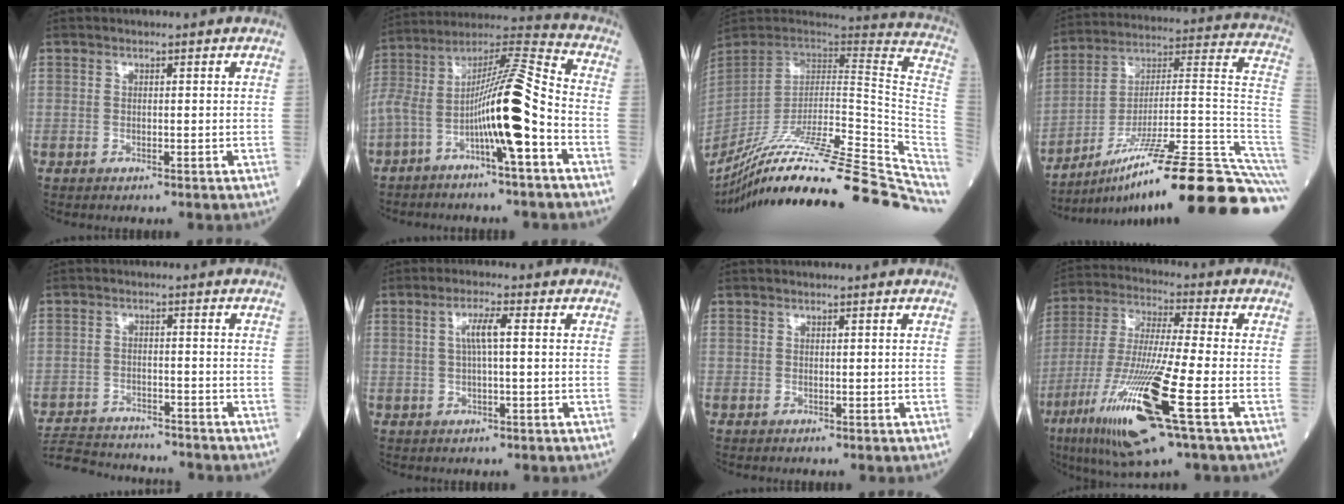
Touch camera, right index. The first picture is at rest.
{"total": 16.6, "force": [-5.6, 1.0, 15.6], "torque": [-0.299, 0.026, -0.101]}
{"total": 36.8, "force": [-30.1, 2.0, 21.1], "torque": [-0.229, -0.049, -0.441]}
{"total": 26.8, "force": [-18.9, -0.5, 19.0], "torque": [-0.186, 0.027, -0.305]}
{"total": 13.0, "force": [-12.4, 1.9, 3.4], "torque": [-0.064, 0.003, -0.183]}
{"total": 3.6, "force": [0.6, 0.2, 3.5], "torque": [-0.069, 0.007, 0.011]}
{"total": 0.0}
{"total": 18.4, "force": [-7.6, 0.5, 16.8], "torque": [-0.364, -0.039, -0.145]}